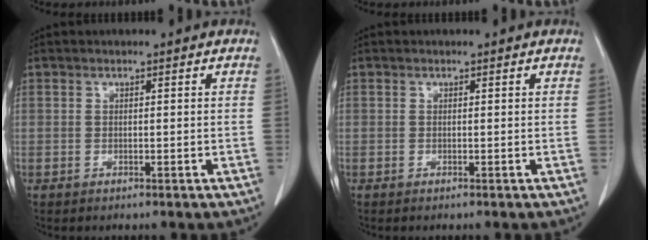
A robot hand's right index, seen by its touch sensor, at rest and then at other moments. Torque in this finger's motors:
{"motor_torque": [0.10, -0.07, 0.00, -0.01]}